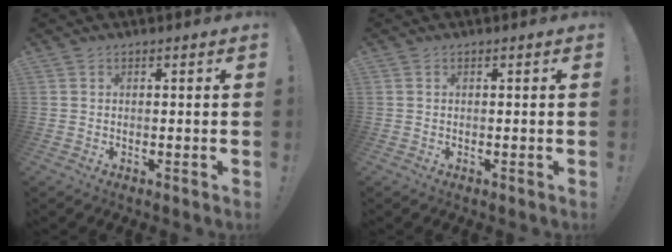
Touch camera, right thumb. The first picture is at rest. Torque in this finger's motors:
{"motor_torque": [0.20, 0.02, -0.04, 0.04, 0.07]}